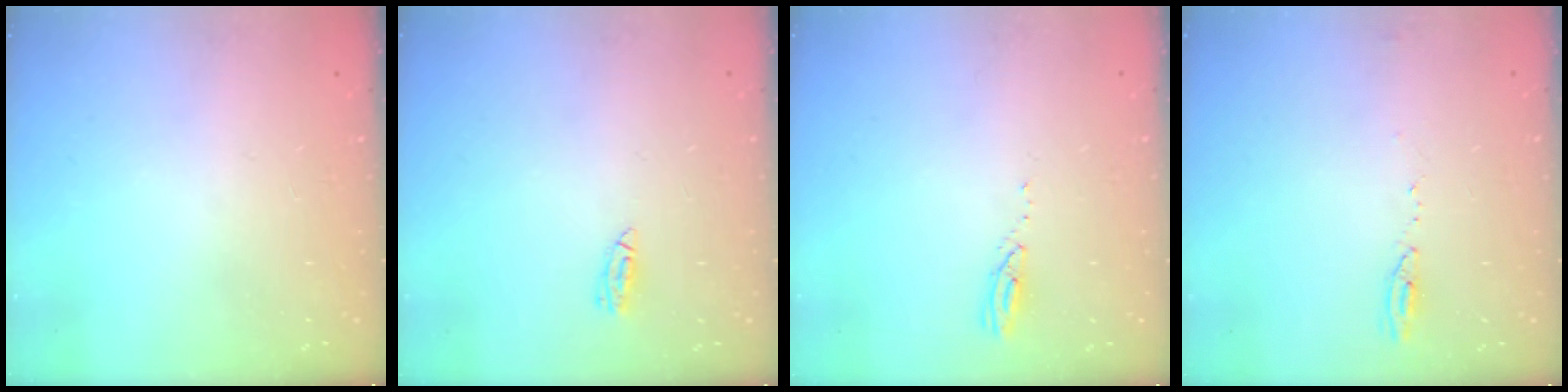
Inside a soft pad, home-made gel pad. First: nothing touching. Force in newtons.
{"total": 4.8, "press": 4.8, "slide": 0.1}
{"total": 3.1, "press": 3.1, "slide": 0.2}
{"total": 4.1, "press": 3.9, "slide": 1.4}